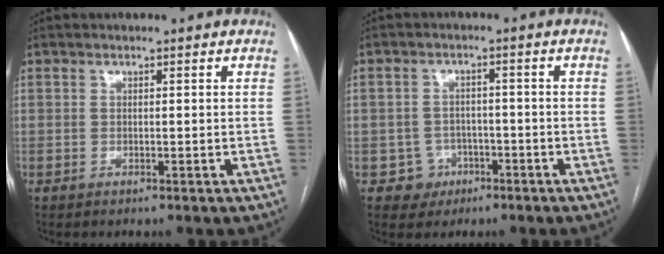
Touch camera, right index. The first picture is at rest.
{"total": 4.3, "force": [-1.8, 3.9, -0.2], "torque": [0.014, 0.017, -0.022]}